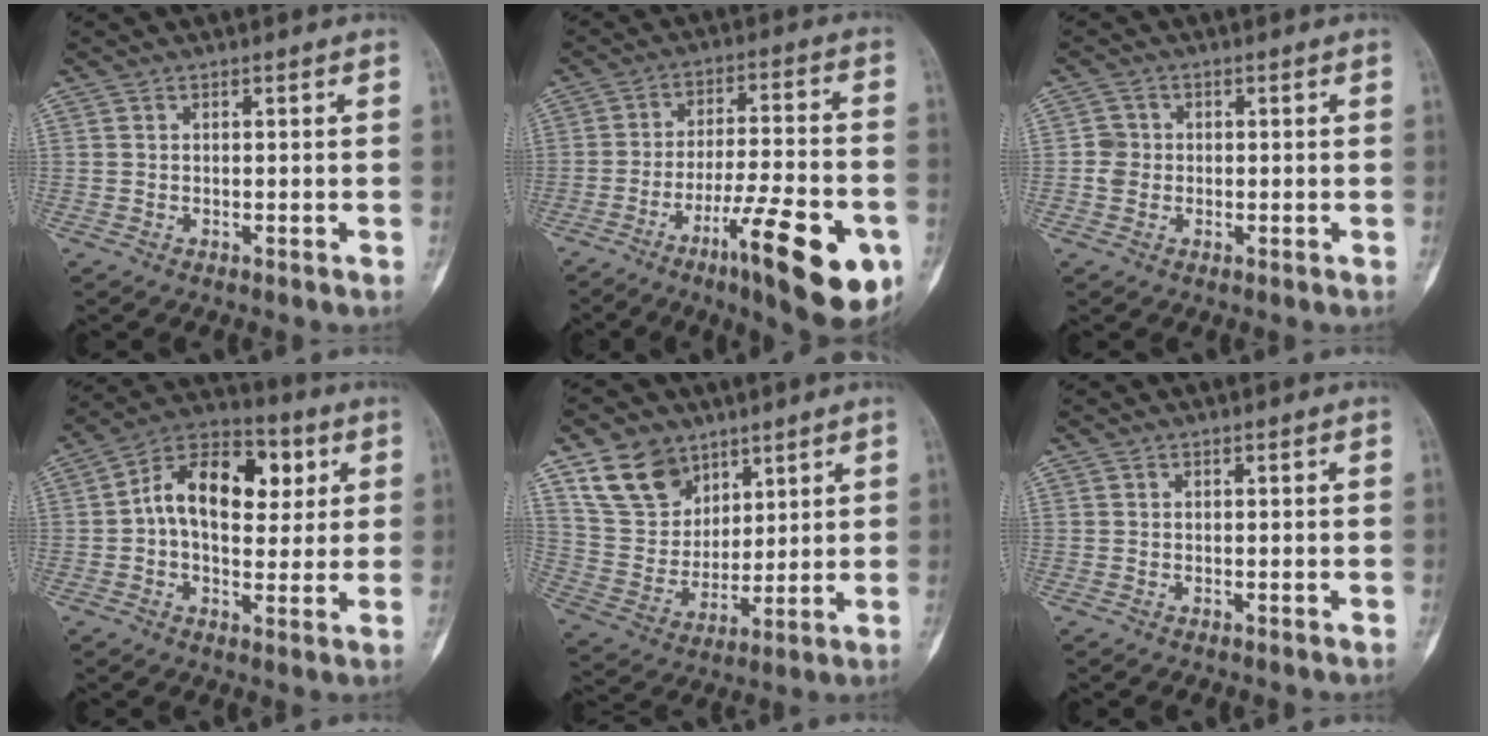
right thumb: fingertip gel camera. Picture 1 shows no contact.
{"total": 20.5, "force": [-8.9, 4.8, 17.8], "torque": [-0.247, 0.030, -0.130]}
{"total": 2.9, "force": [-0.2, 2.7, 1.0], "torque": [-0.004, 0.007, -0.006]}
{"total": 16.1, "force": [3.2, 9.9, 12.2], "torque": [-0.161, 0.017, 0.042]}
{"total": 13.2, "force": [8.2, 9.1, 4.8], "torque": [-0.064, -0.037, 0.164]}
{"total": 0.0}